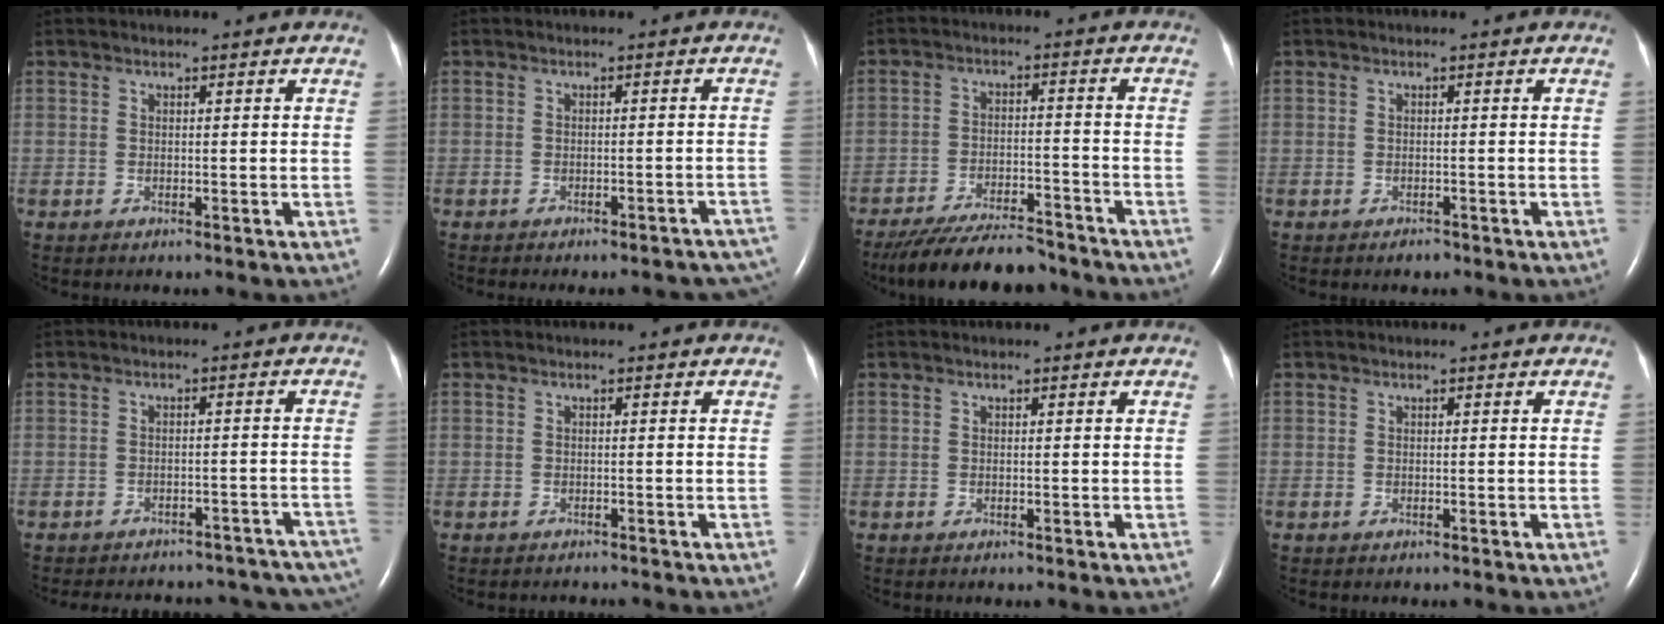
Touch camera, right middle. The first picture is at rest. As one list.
[{"total": 14.8, "force": [-13.3, 4.6, 4.8], "torque": [-0.058, 0.011, -0.134]}, {"total": 13.4, "force": [-12.0, 2.4, 5.3], "torque": [-0.093, -0.008, -0.187]}, {"total": 0.9, "force": [-0.7, 0.4, 0.3], "torque": [-0.008, -0.001, -0.009]}, {"total": 23.5, "force": [-20.6, 8.5, 7.6], "torque": [-0.126, 0.011, -0.223]}, {"total": 1.6, "force": [-1.6, 0.3, 0.3], "torque": [-0.008, -0.004, -0.017]}, {"total": 0.0}, {"total": 0.0}]